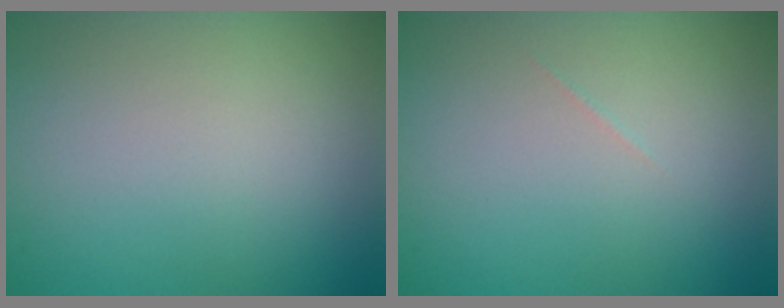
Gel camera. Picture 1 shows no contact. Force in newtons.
{"total": 0.0}